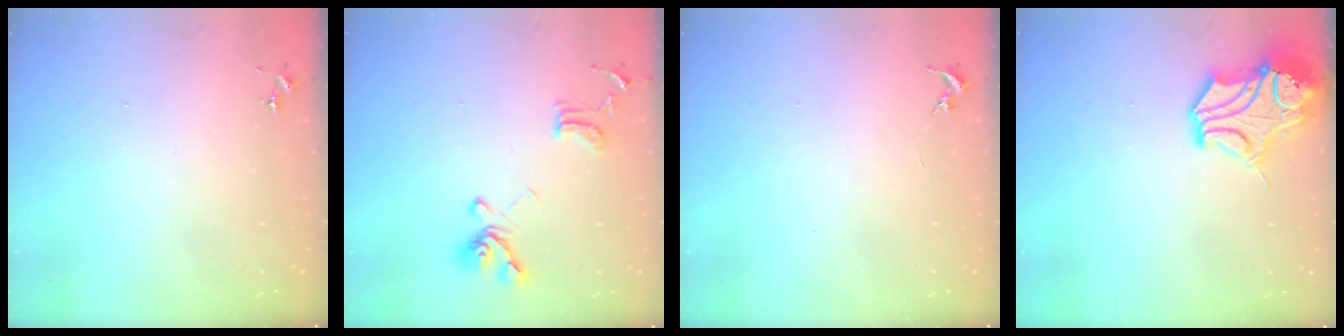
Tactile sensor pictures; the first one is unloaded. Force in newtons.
{"total": 15.0, "press": 14.9, "slide": 1.6}
{"total": 0.0}
{"total": 14.6, "press": 14.5, "slide": 2.0}